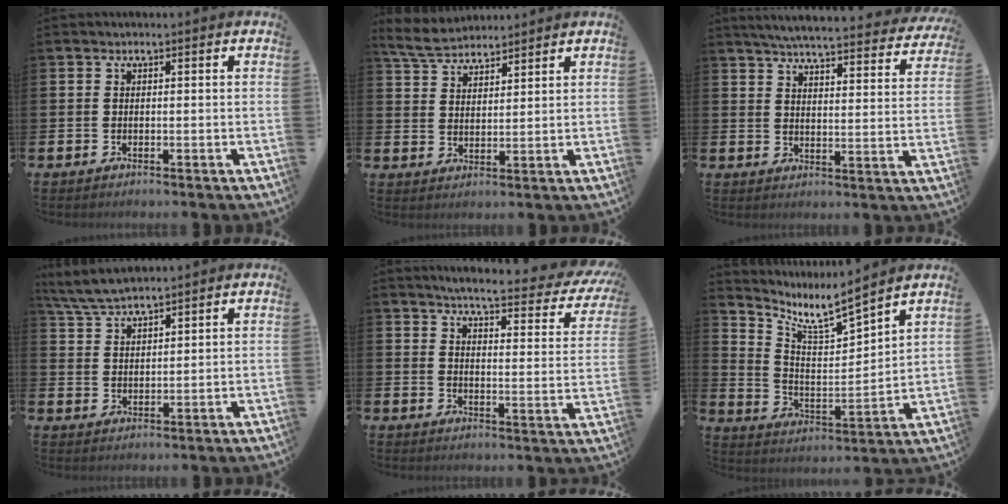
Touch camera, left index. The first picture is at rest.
{"total": 5.5, "force": [5.3, 1.3, 1.1], "torque": [-0.047, -0.015, 0.098]}
{"total": 5.3, "force": [5.0, 0.3, 1.7], "torque": [-0.050, -0.040, 0.083]}
{"total": 4.9, "force": [4.7, 0.6, 1.3], "torque": [-0.046, -0.015, 0.087]}
{"total": 4.3, "force": [3.8, 0.5, 2.0], "torque": [-0.047, -0.039, 0.054]}
{"total": 6.6, "force": [6.0, 0.5, 2.7], "torque": [-0.086, -0.050, 0.097]}